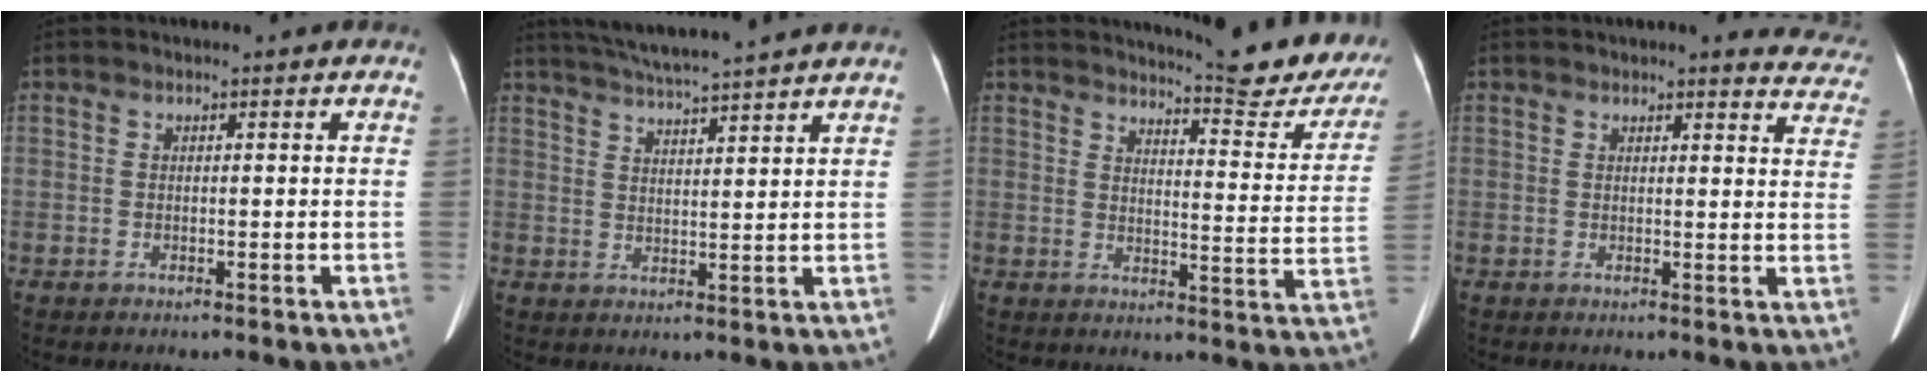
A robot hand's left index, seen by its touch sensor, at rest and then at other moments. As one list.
[{"total": 11.6, "force": [10.4, -1.1, 5.2], "torque": [-0.093, 0.021, 0.150]}, {"total": 15.7, "force": [14.7, 1.3, 5.2], "torque": [-0.057, -0.079, 0.162]}, {"total": 7.8, "force": [7.5, 1.7, 1.2], "torque": [0.023, -0.022, 0.048]}]